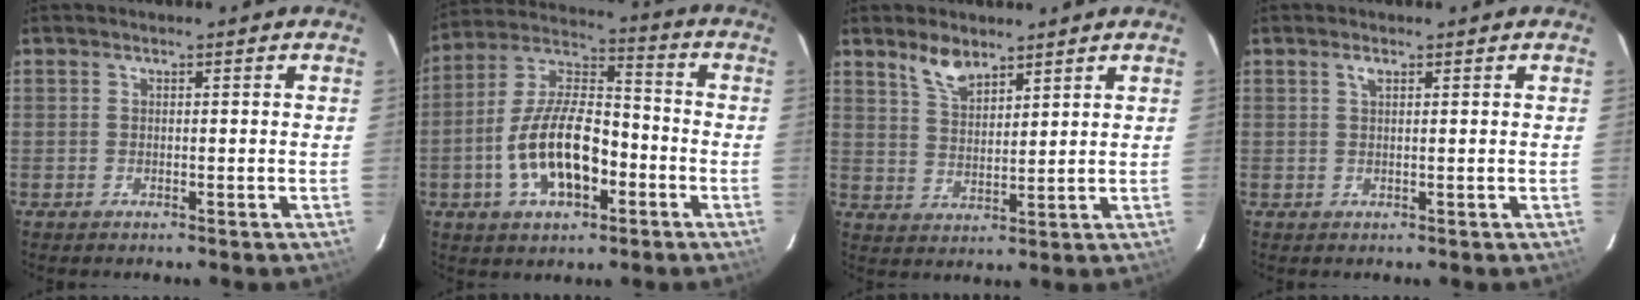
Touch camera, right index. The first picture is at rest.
{"total": 15.0, "force": [-4.9, 7.0, 12.3], "torque": [-0.246, 0.013, -0.082]}
{"total": 5.7, "force": [4.4, 2.2, 3.0], "torque": [-0.052, 0.003, 0.087]}
{"total": 1.1, "force": [0.6, 0.2, 0.9], "torque": [-0.020, 0.004, 0.010]}